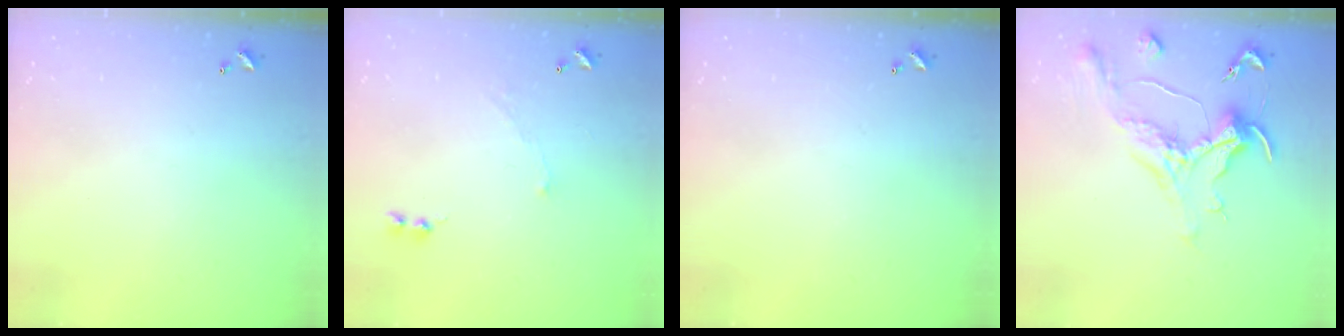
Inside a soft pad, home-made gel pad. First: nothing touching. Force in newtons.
{"total": 2.1, "press": 2.0, "slide": 0.7}
{"total": 0.0}
{"total": 1.6, "press": 1.5, "slide": 0.6}